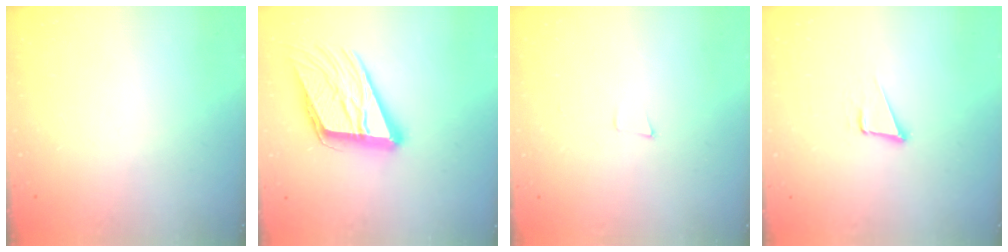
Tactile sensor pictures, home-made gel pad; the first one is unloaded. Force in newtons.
{"total": 19.2, "press": 19.0, "slide": 2.8}
{"total": 4.6, "press": 3.6, "slide": 2.9}
{"total": 3.7, "press": 2.9, "slide": 2.2}